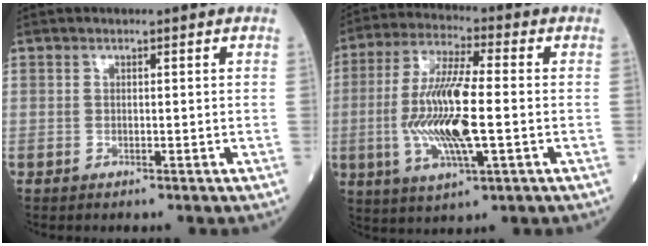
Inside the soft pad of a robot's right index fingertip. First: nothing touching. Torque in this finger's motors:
{"motor_torque": [2.14, 0.00, 1.06, 0.21]}